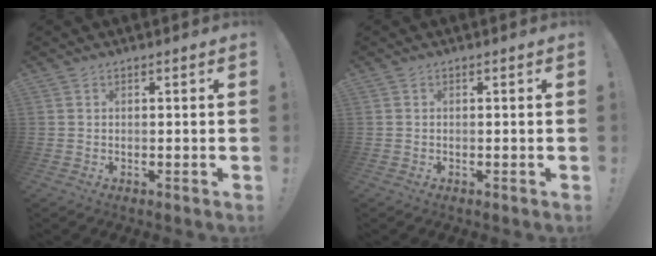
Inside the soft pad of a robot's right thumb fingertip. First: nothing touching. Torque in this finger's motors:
{"motor_torque": [-0.13, -0.09, -0.17, 0.06, 0.03]}